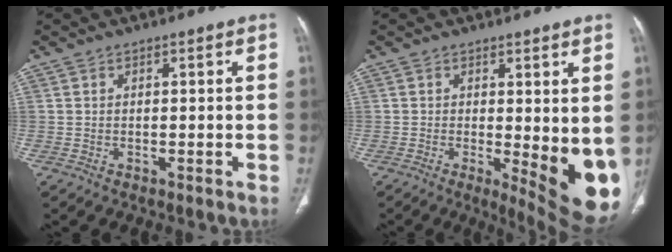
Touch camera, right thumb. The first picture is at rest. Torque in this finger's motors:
{"motor_torque": [-0.44, 1.59, 0.00, -0.15, 0.06]}